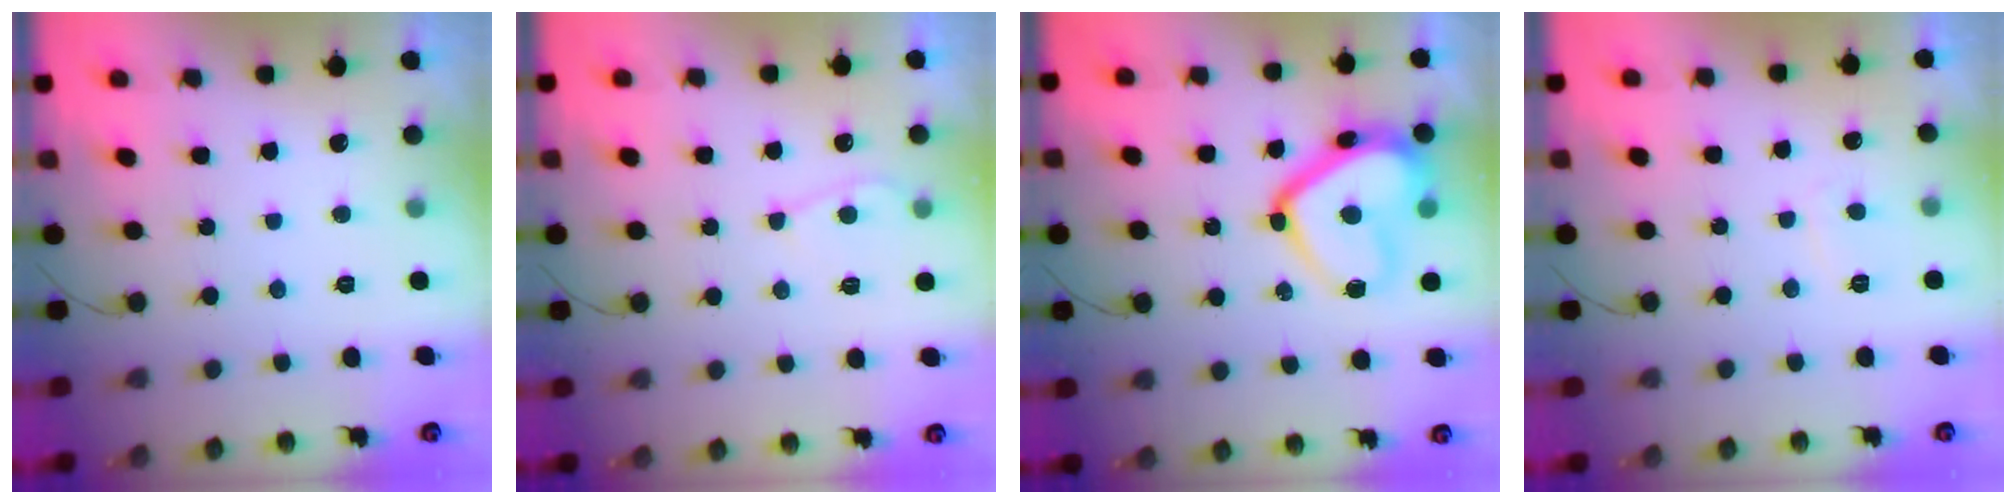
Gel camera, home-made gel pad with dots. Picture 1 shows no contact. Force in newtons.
{"total": 4.1, "press": 4.1, "slide": 0.4}
{"total": 17.7, "press": 17.7, "slide": 1.4}
{"total": 2.6, "press": 2.5, "slide": 0.6}